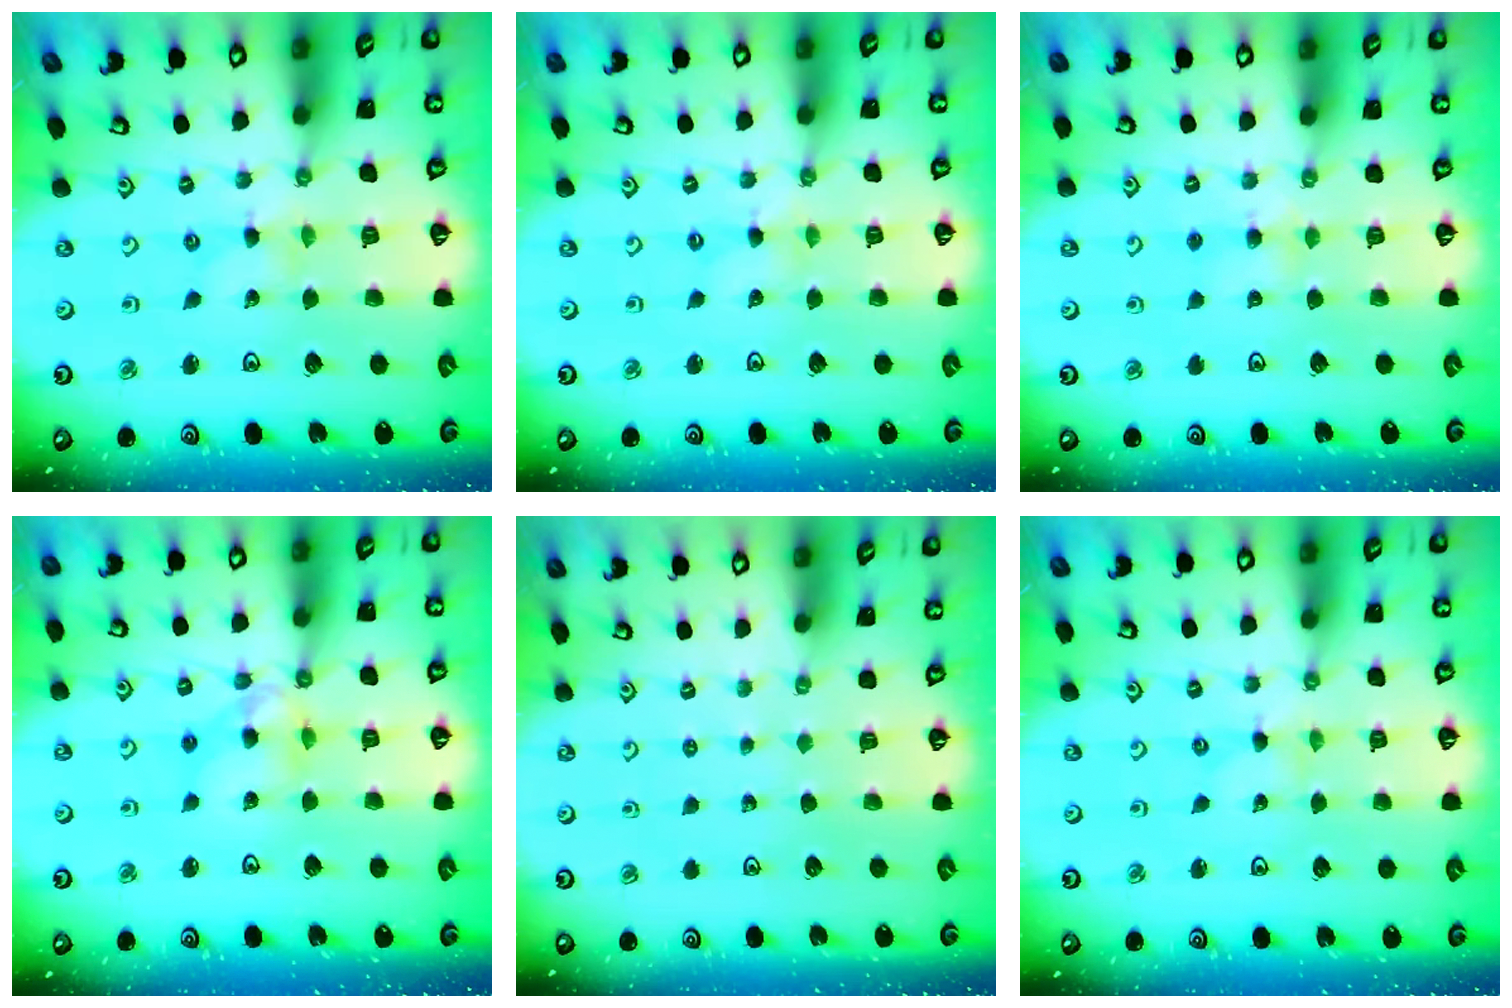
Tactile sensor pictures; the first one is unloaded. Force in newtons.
{"total": 0.8, "press": 0.8, "slide": 0.2}
{"total": 4.2, "press": 4.2, "slide": 0.4}
{"total": 8.5, "press": 8.5, "slide": 0.7}
{"total": 0.0}
{"total": 0.0}